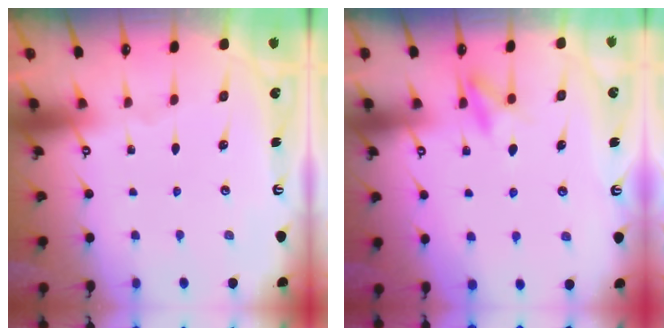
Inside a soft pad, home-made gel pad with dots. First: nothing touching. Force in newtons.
{"total": 8.5, "press": 8.4, "slide": 1.1}